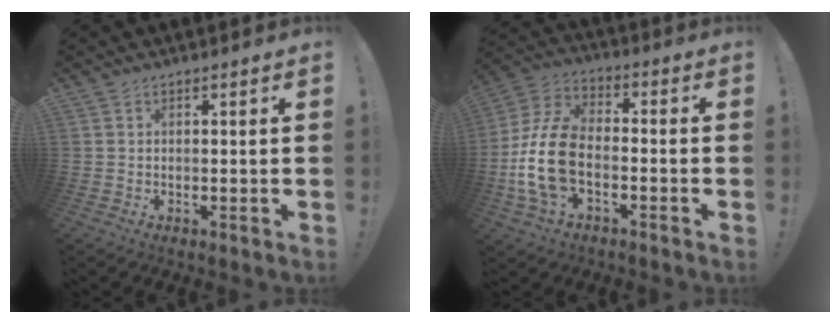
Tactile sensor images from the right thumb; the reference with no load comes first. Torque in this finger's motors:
{"motor_torque": [0.46, 0.52, 0.20, 0.00, 0.12]}